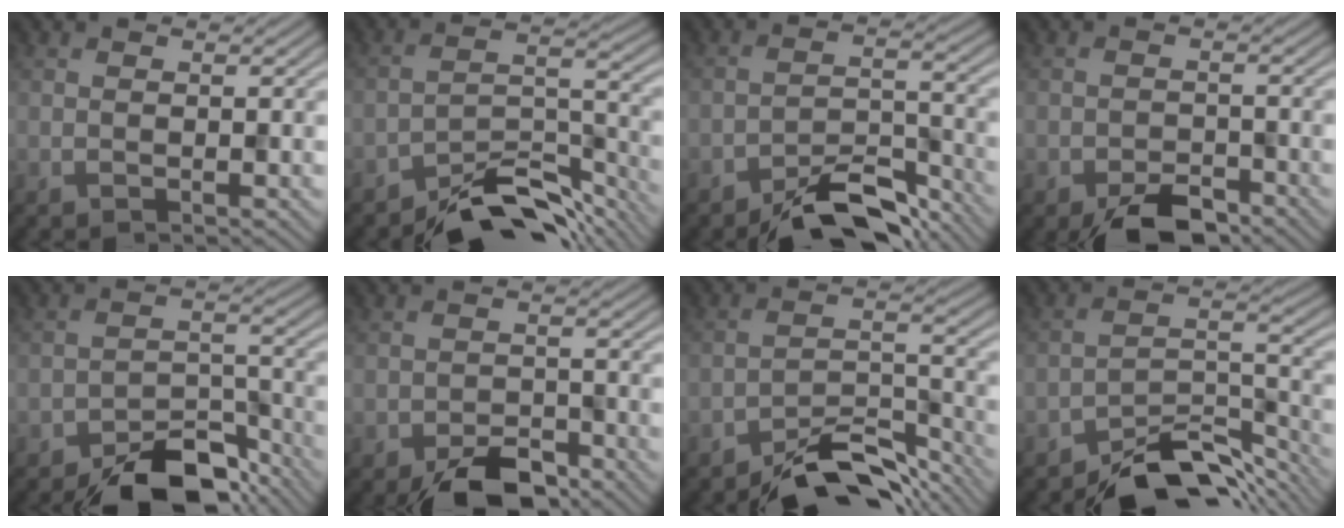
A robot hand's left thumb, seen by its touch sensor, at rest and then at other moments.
{"total": 9.7, "force": [-8.2, 2.8, 4.4], "torque": [-0.056, 0.005, -0.151]}
{"total": 8.0, "force": [-6.3, 2.7, 4.1], "torque": [-0.058, 0.007, -0.117]}
{"total": 5.1, "force": [-3.8, 2.1, 2.6], "torque": [-0.037, -0.002, -0.067]}
{"total": 9.2, "force": [-7.2, 3.8, 4.2], "torque": [-0.051, -0.002, -0.126]}
{"total": 5.9, "force": [-4.5, 2.4, 2.9], "torque": [-0.041, -0.002, -0.079]}
{"total": 8.8, "force": [-7.4, 2.6, 4.0], "torque": [-0.056, 0.008, -0.136]}
{"total": 9.6, "force": [-7.9, 3.2, 4.4], "torque": [-0.057, 0.001, -0.146]}